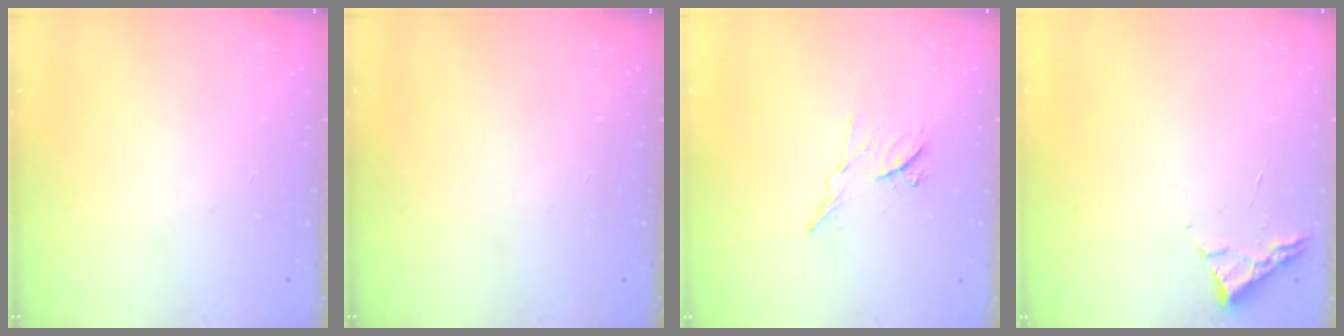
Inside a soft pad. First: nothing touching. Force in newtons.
{"total": 0.0}
{"total": 7.6, "press": 7.5, "slide": 1.1}
{"total": 3.0, "press": 2.9, "slide": 0.4}